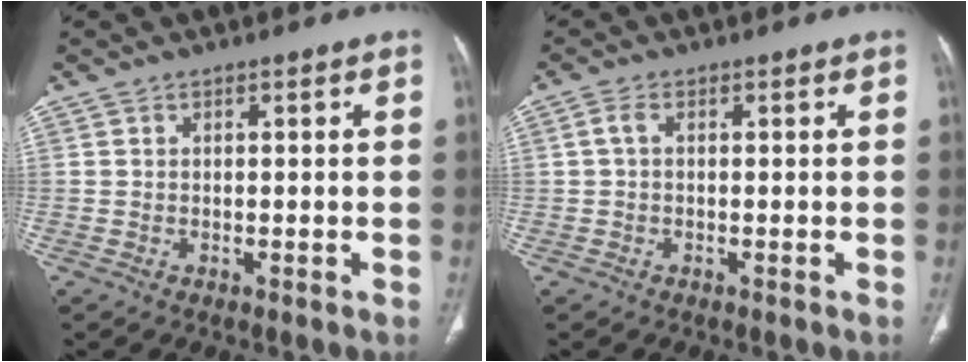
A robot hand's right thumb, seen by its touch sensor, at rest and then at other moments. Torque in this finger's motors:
{"motor_torque": [-0.57, 0.06, -0.23, 0.17, 0.07]}